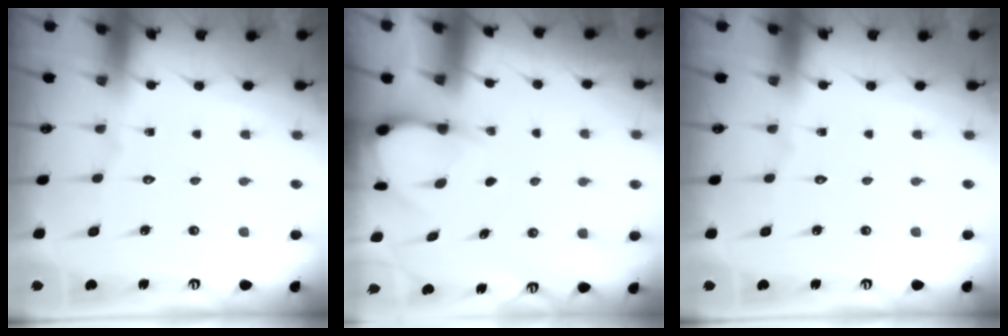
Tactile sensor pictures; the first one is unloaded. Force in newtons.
{"total": 3.2, "press": 3.2, "slide": 0.5}
{"total": 0.0}